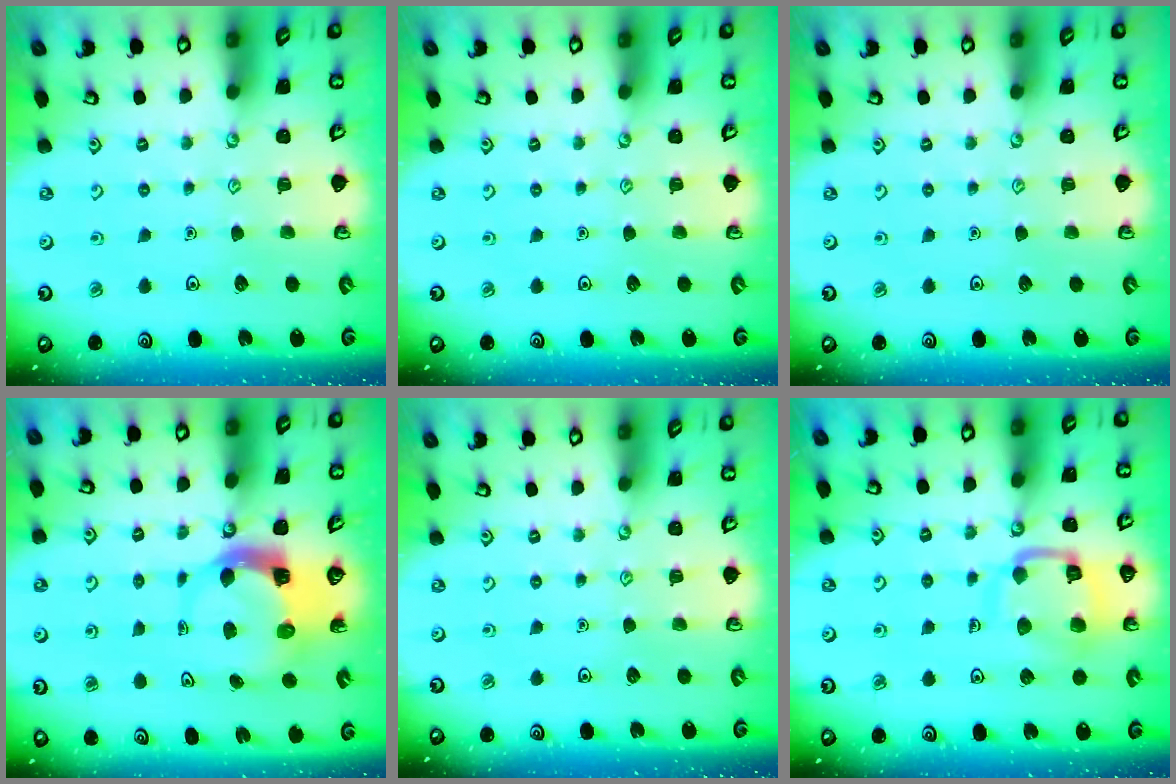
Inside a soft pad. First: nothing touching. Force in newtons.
{"total": 0.0}
{"total": 0.0}
{"total": 6.1, "press": 6.0, "slide": 0.9}
{"total": 0.0}
{"total": 13.4, "press": 13.3, "slide": 1.4}